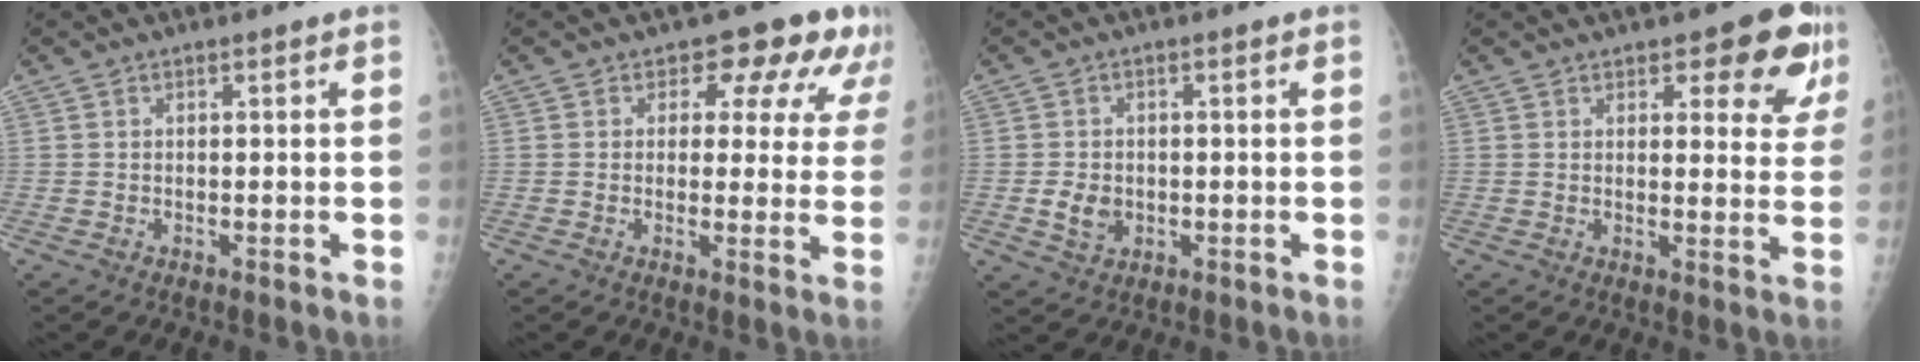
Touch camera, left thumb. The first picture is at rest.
{"total": 10.3, "force": [6.1, 6.1, 5.5], "torque": [-0.013, -0.020, 0.056]}
{"total": 4.0, "force": [-0.6, 3.2, 2.3], "torque": [-0.031, 0.001, -0.005]}
{"total": 9.8, "force": [5.7, 4.0, 6.9], "torque": [-0.041, -0.025, 0.066]}